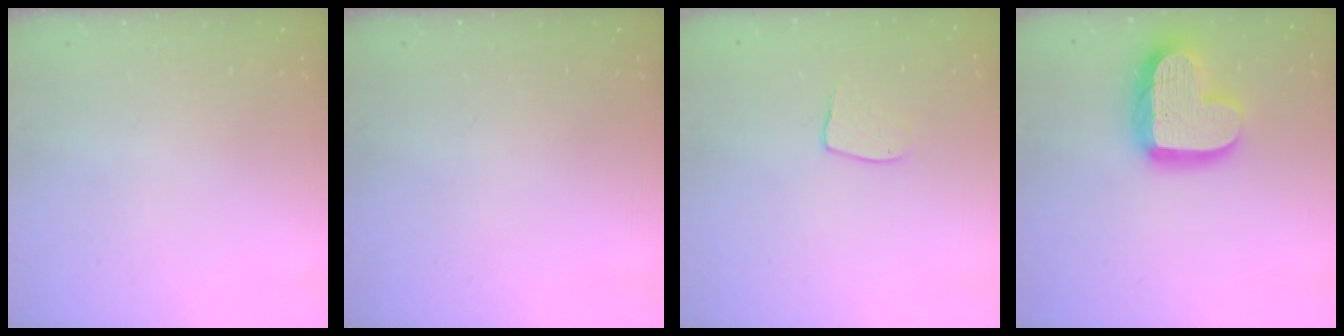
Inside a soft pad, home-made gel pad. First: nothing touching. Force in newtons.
{"total": 0.0}
{"total": 6.6, "press": 6.6, "slide": 0.4}
{"total": 18.6, "press": 18.6, "slide": 1.4}